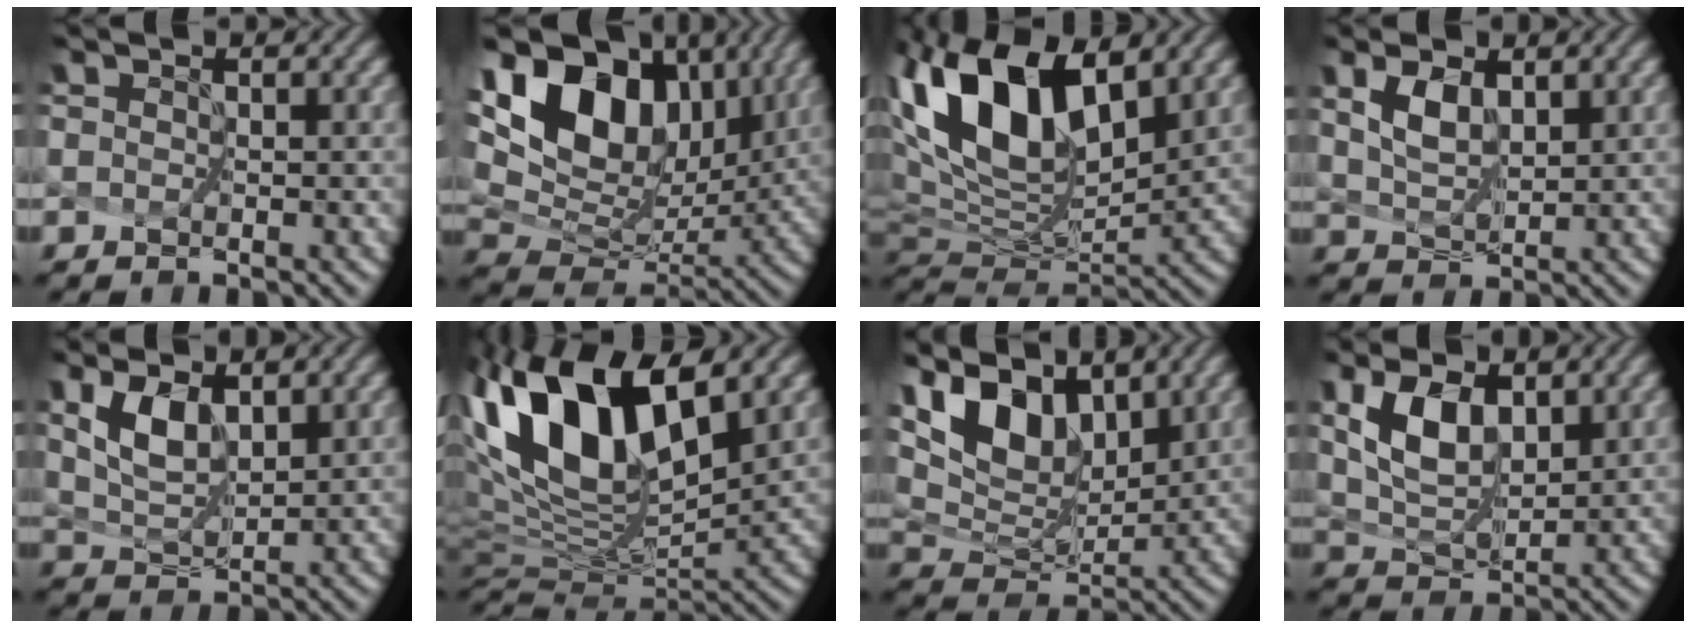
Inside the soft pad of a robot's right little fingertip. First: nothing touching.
{"total": 13.5, "force": [5.7, 8.6, 8.7], "torque": [-0.171, 0.025, 0.120]}
{"total": 12.5, "force": [5.3, 5.7, 9.8], "torque": [-0.187, 0.012, 0.104]}
{"total": 1.5, "force": [1.0, 0.3, 1.0], "torque": [-0.028, -0.006, 0.034]}
{"total": 2.3, "force": [1.4, 0.7, 1.7], "torque": [-0.041, -0.008, 0.040]}
{"total": 13.8, "force": [5.1, 5.9, 11.3], "torque": [-0.226, 0.010, 0.104]}
{"total": 8.5, "force": [5.3, 4.0, 5.3], "torque": [-0.116, 0.006, 0.098]}
{"total": 3.4, "force": [1.6, 1.4, 2.6], "torque": [-0.057, -0.011, 0.041]}